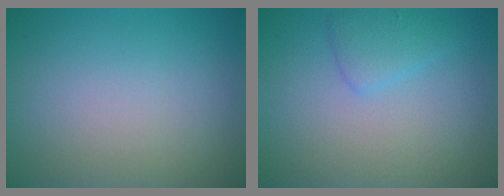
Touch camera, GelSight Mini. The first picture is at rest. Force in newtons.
{"total": 1.8, "press": 1.8, "slide": 0.2}